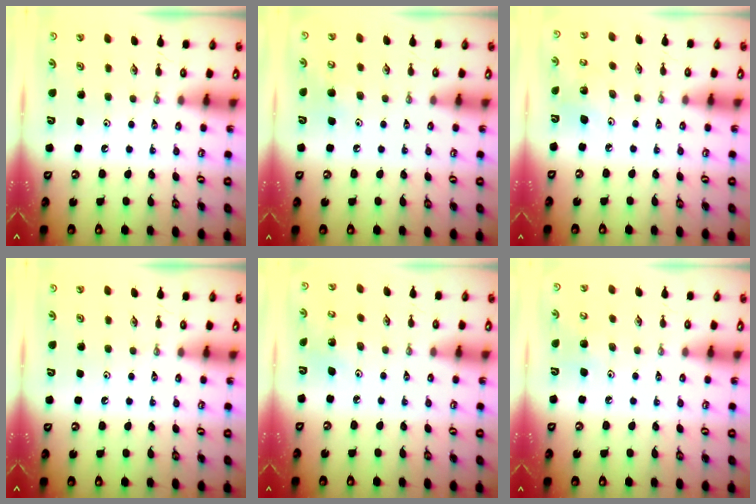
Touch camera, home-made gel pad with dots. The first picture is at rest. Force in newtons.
{"total": 6.9, "press": 6.8, "slide": 0.6}
{"total": 5.0, "press": 4.6, "slide": 1.9}
{"total": 0.0}
{"total": 2.7, "press": 2.7, "slide": 0.2}
{"total": 6.4, "press": 6.3, "slide": 0.9}